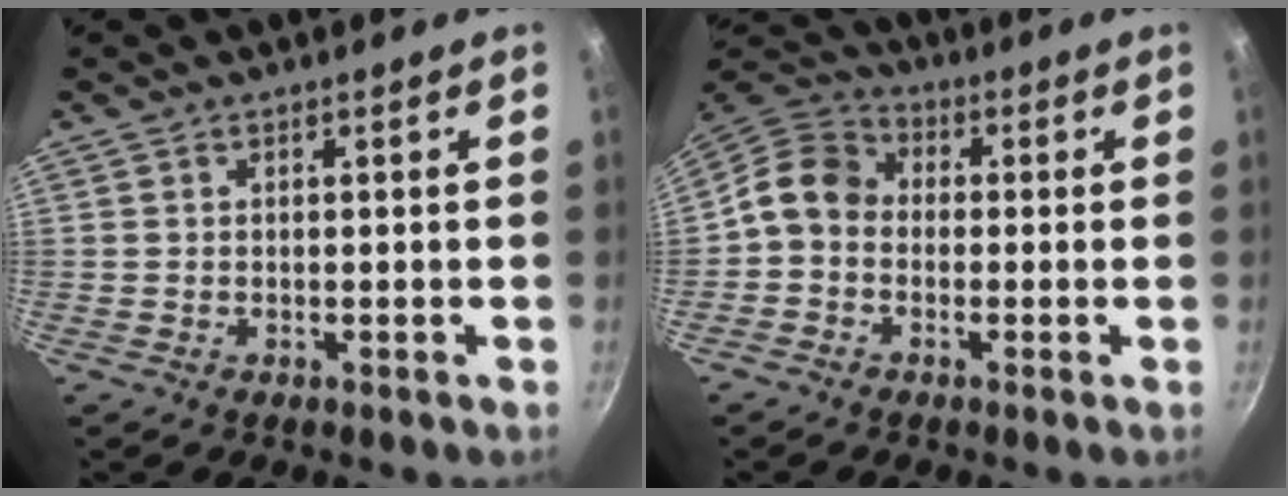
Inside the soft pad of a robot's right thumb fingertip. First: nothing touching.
{"total": 8.4, "force": [-1.0, 7.0, 4.6], "torque": [-0.070, 0.035, -0.044]}